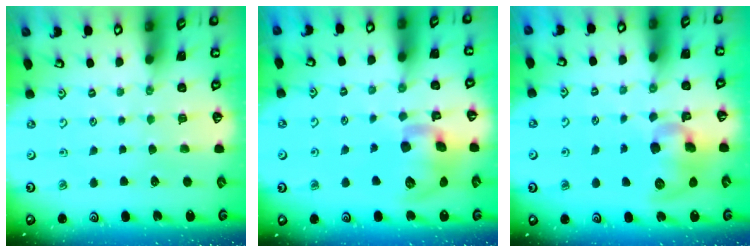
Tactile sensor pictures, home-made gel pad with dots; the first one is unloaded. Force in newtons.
{"total": 13.5, "press": 13.4, "slide": 2.2}
{"total": 11.2, "press": 11.0, "slide": 1.9}